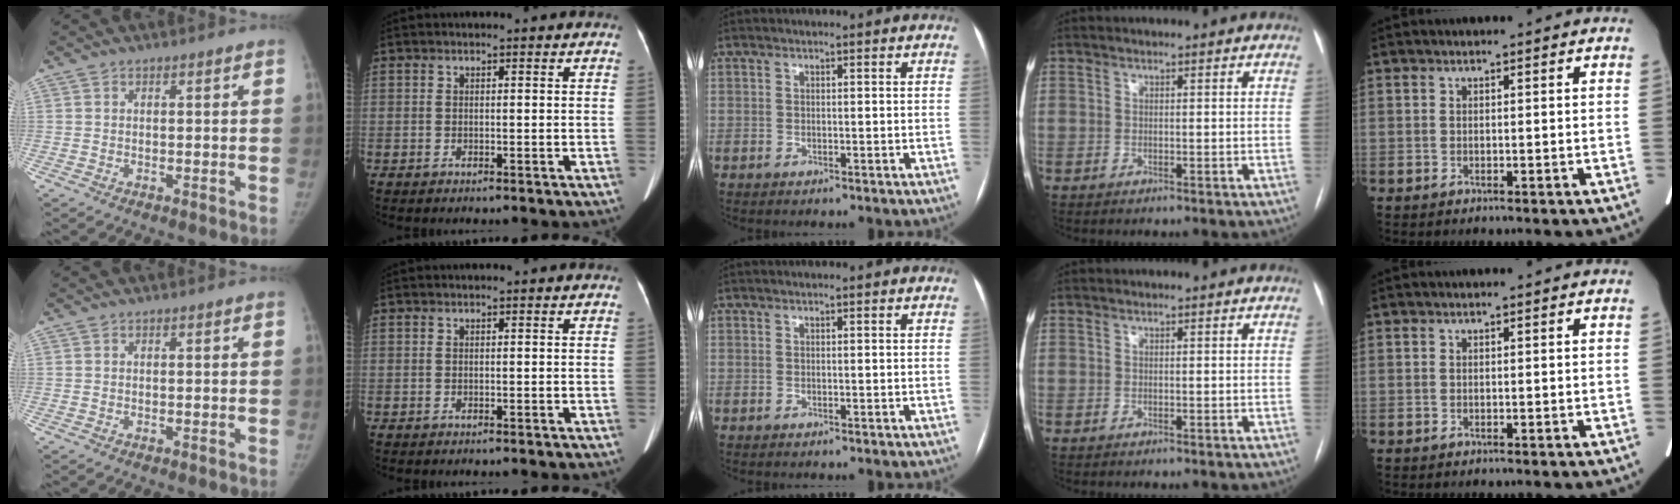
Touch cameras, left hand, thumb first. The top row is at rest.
{}